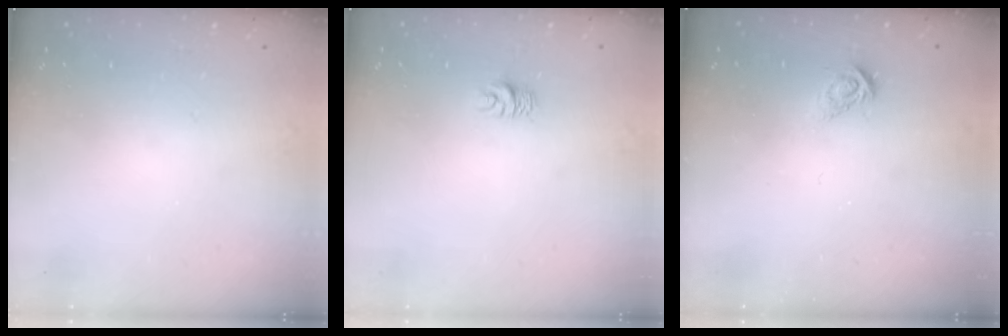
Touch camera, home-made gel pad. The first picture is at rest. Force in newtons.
{"total": 4.6, "press": 4.6, "slide": 0.4}
{"total": 5.0, "press": 5.0, "slide": 0.2}